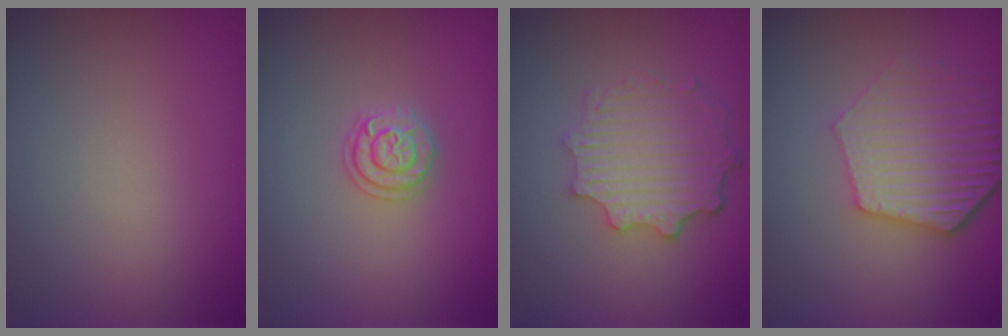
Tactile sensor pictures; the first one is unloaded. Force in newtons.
{"total": 2.0, "press": 1.9, "slide": 0.3}
{"total": 4.7, "press": 3.7, "slide": 2.9}
{"total": 5.8, "press": 4.3, "slide": 3.8}